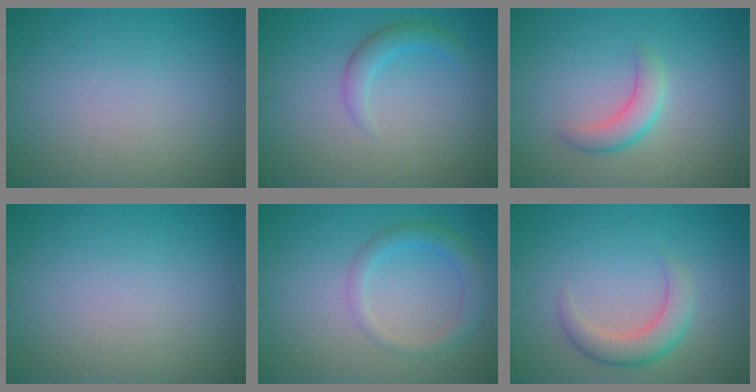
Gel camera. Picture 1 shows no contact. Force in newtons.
{"total": 2.0, "press": 2.0, "slide": 0.2}
{"total": 2.6, "press": 2.6, "slide": 0.1}
{"total": 0.0}
{"total": 2.7, "press": 2.7, "slide": 0.1}
{"total": 3.3, "press": 3.3, "slide": 0.3}